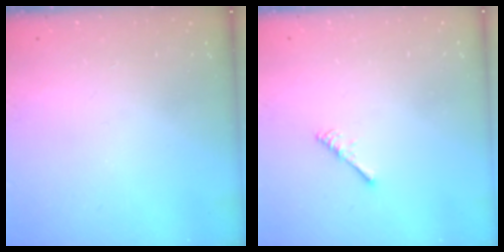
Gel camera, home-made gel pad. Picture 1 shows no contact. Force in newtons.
{"total": 2.7, "press": 2.6, "slide": 0.5}